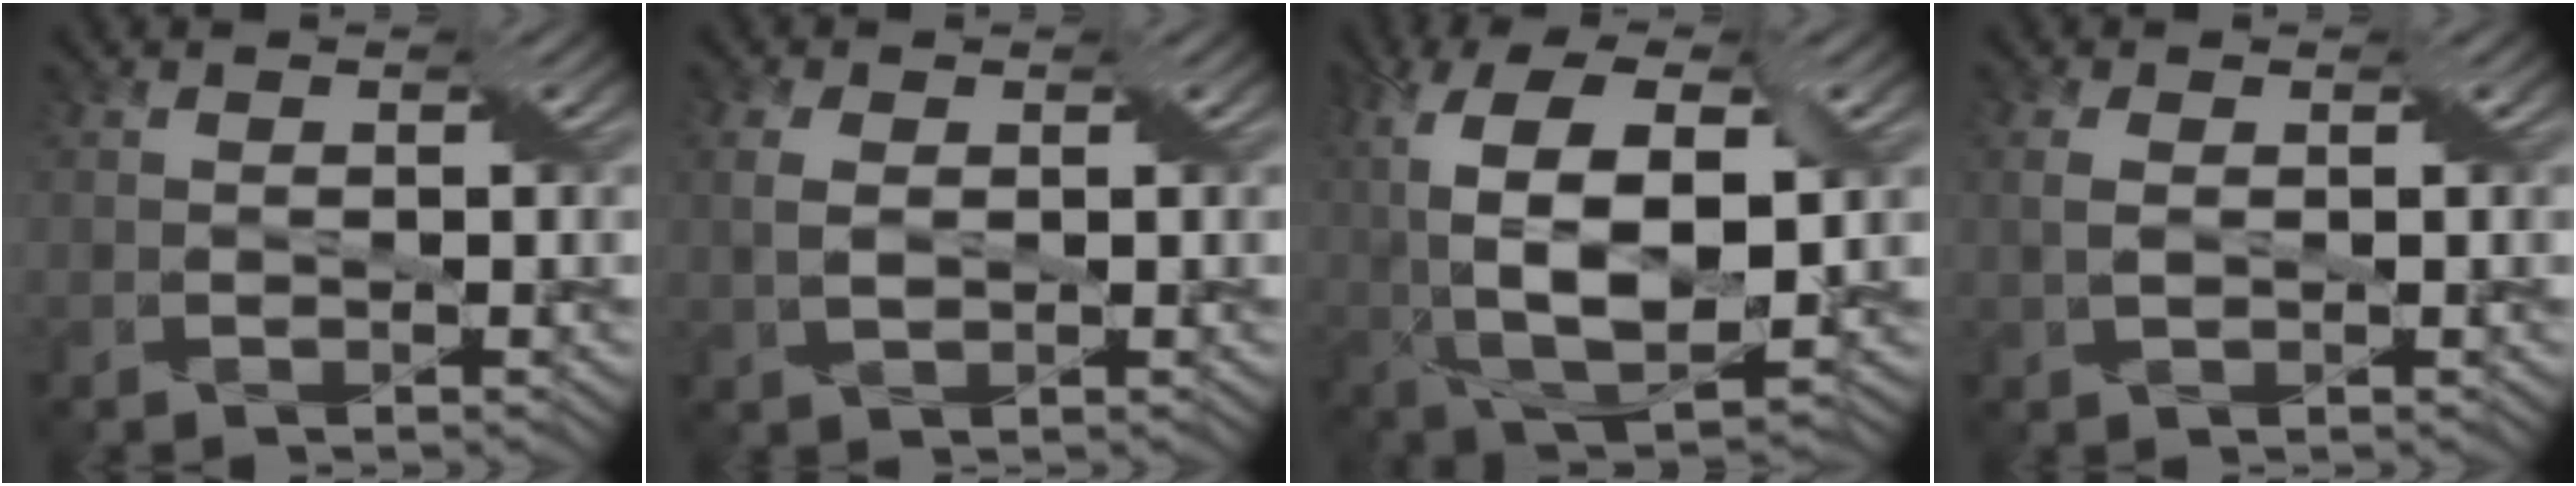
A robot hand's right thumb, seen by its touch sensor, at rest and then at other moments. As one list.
[{"total": 2.8, "force": [0.5, 1.8, 2.1], "torque": [-0.056, 0.002, 0.012]}, {"total": 15.8, "force": [1.7, 8.5, 13.2], "torque": [-0.274, -0.005, 0.039]}, {"total": 2.0, "force": [0.3, 1.1, 1.6], "torque": [-0.039, 0.001, 0.009]}]